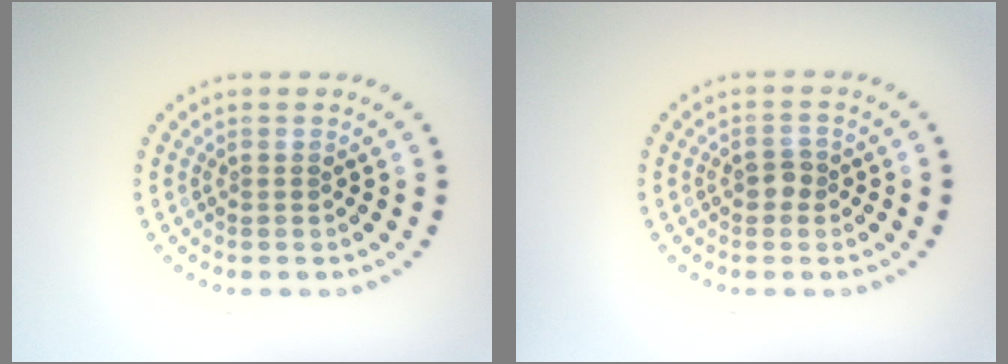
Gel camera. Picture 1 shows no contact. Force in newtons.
{"total": 1.6, "press": 1.5, "slide": 0.5}